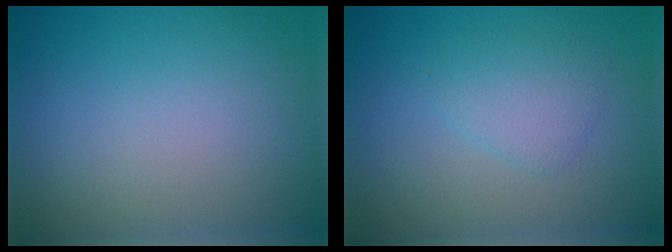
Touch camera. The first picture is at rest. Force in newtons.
{"total": 2.2, "press": 2.2, "slide": 0.0}